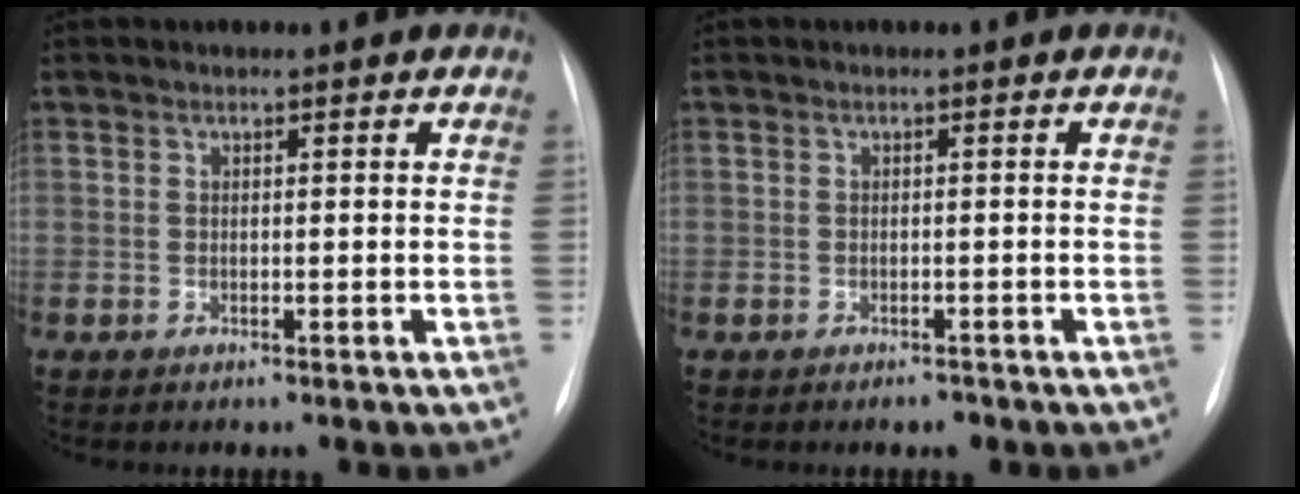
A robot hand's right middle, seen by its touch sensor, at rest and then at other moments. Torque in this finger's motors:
{"motor_torque": [0.12, -0.14, 0.02, -0.01]}